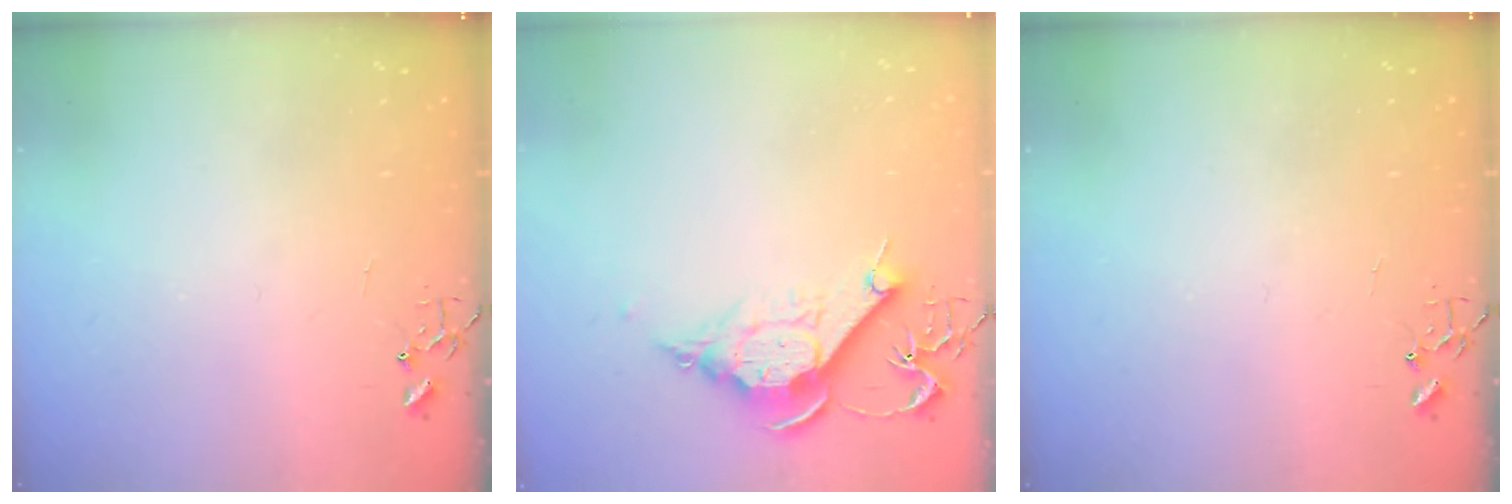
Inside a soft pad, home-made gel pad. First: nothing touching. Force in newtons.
{"total": 11.2, "press": 11.2, "slide": 1.0}
{"total": 0.0}